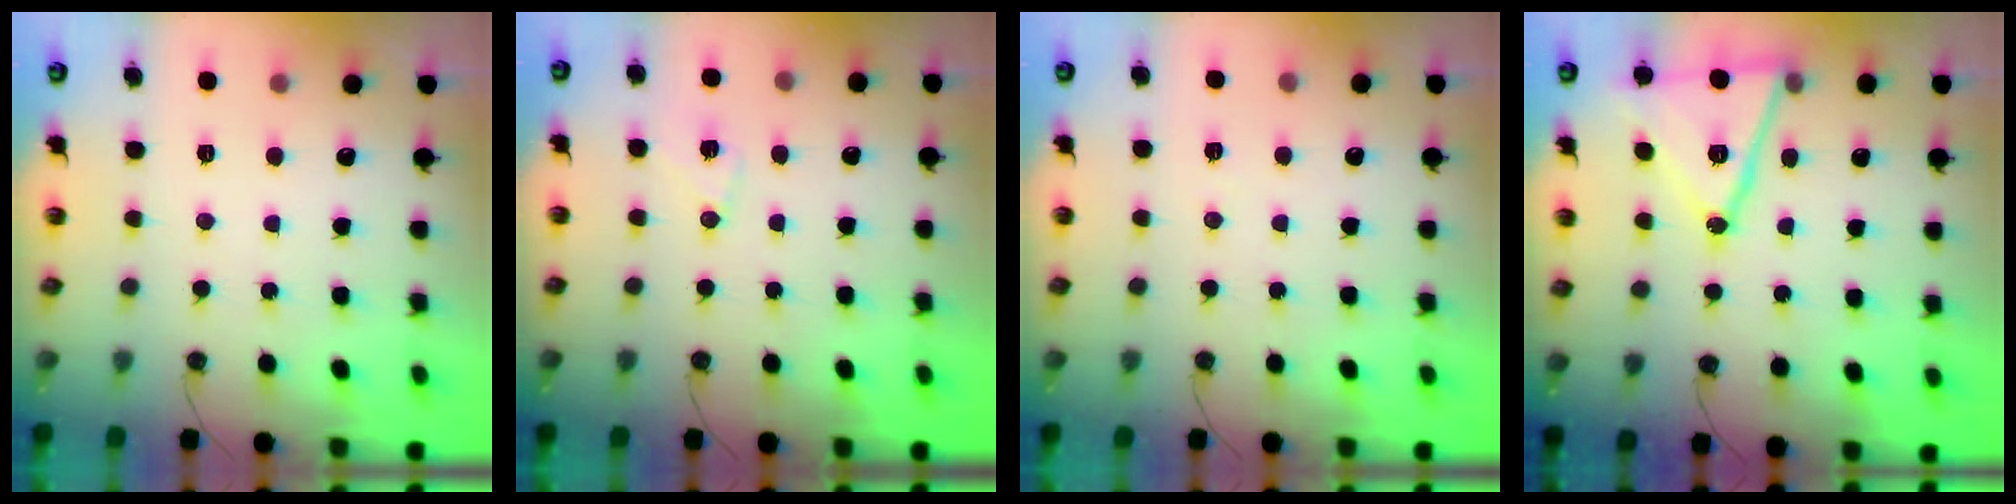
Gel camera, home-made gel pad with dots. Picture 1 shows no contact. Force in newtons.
{"total": 7.1, "press": 6.8, "slide": 1.9}
{"total": 5.4, "press": 3.1, "slide": 4.5}
{"total": 17.1, "press": 16.8, "slide": 3.4}